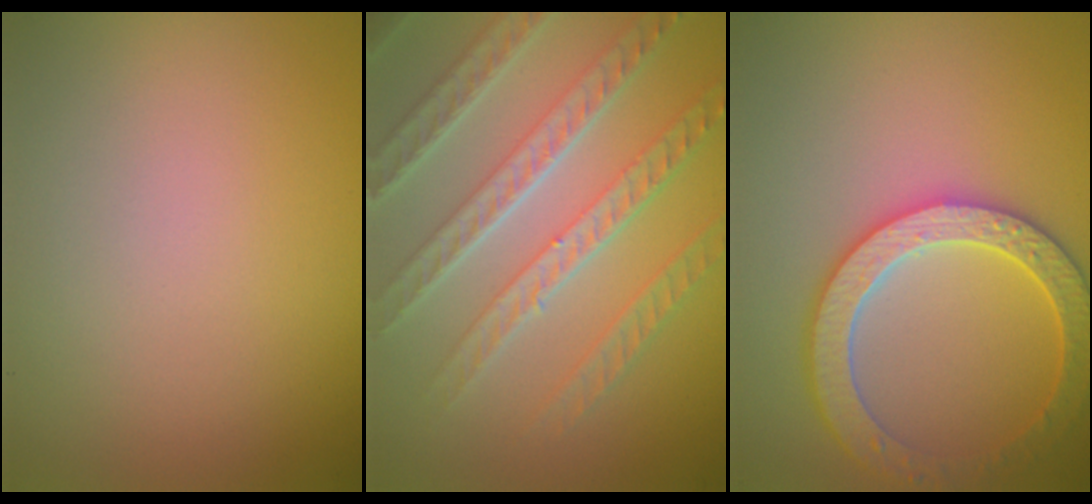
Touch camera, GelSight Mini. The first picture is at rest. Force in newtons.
{"total": 7.5, "press": 5.5, "slide": 5.2}
{"total": 4.7, "press": 4.6, "slide": 1.2}